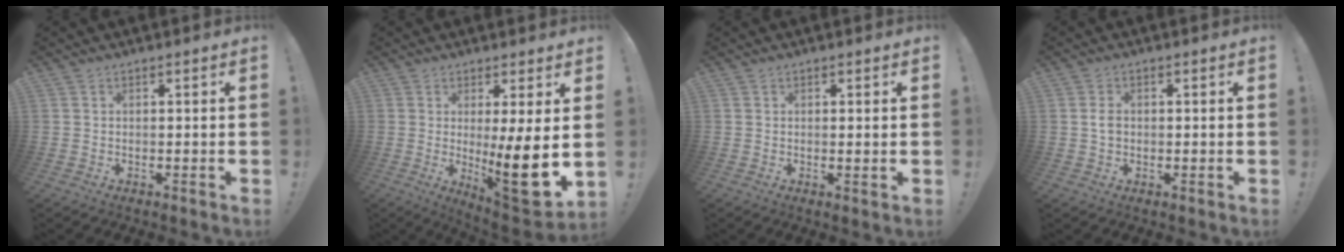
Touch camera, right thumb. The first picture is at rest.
{"total": 14.0, "force": [-0.3, 1.8, 13.8], "torque": [-0.188, -0.034, 0.002]}
{"total": 1.2, "force": [0.5, -0.1, 1.1], "torque": [-0.007, -0.006, 0.005]}
{"total": 2.5, "force": [-0.2, 1.8, 1.7], "torque": [-0.030, 0.007, -0.004]}